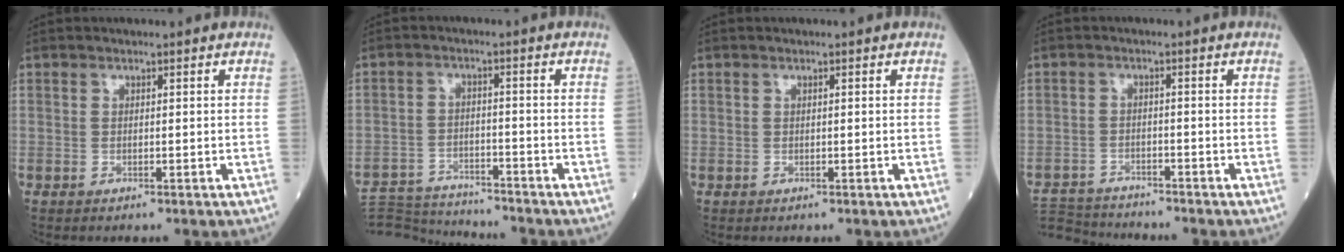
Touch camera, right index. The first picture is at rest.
{"total": 11.0, "force": [-10.9, 0.8, 1.6], "torque": [-0.026, 0.006, -0.177]}
{"total": 0.0}
{"total": 7.7, "force": [-7.6, 1.0, 0.3], "torque": [-0.007, -0.001, -0.136]}